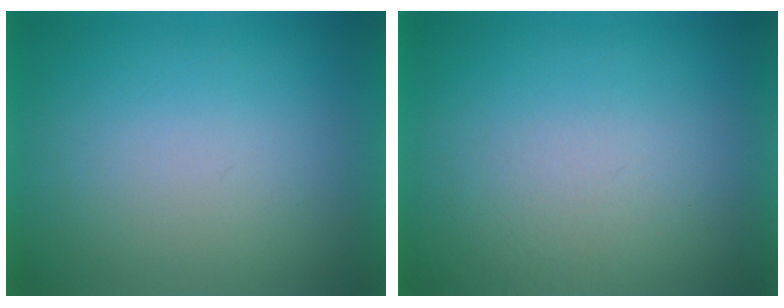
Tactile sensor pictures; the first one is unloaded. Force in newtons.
{"total": 3.3}